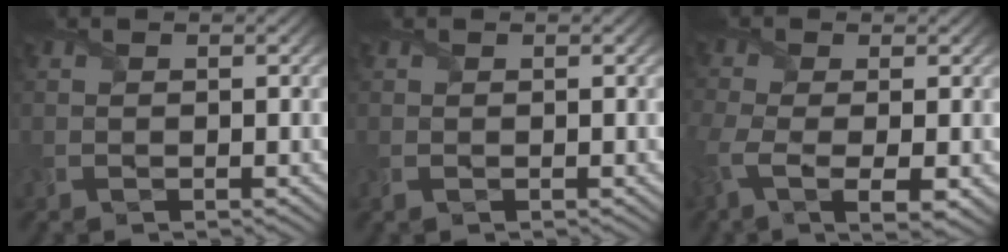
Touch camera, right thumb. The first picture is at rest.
{"total": 0.0}
{"total": 7.1, "force": [-2.4, 2.8, 6.1], "torque": [-0.153, -0.020, -0.039]}